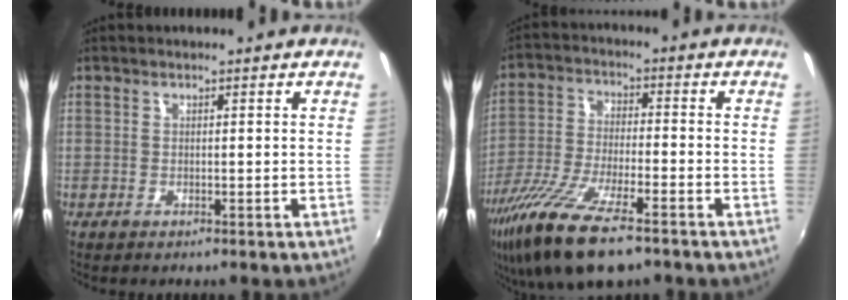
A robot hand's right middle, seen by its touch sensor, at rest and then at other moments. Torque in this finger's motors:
{"motor_torque": [1.24, -0.90, 0.74, 0.21]}